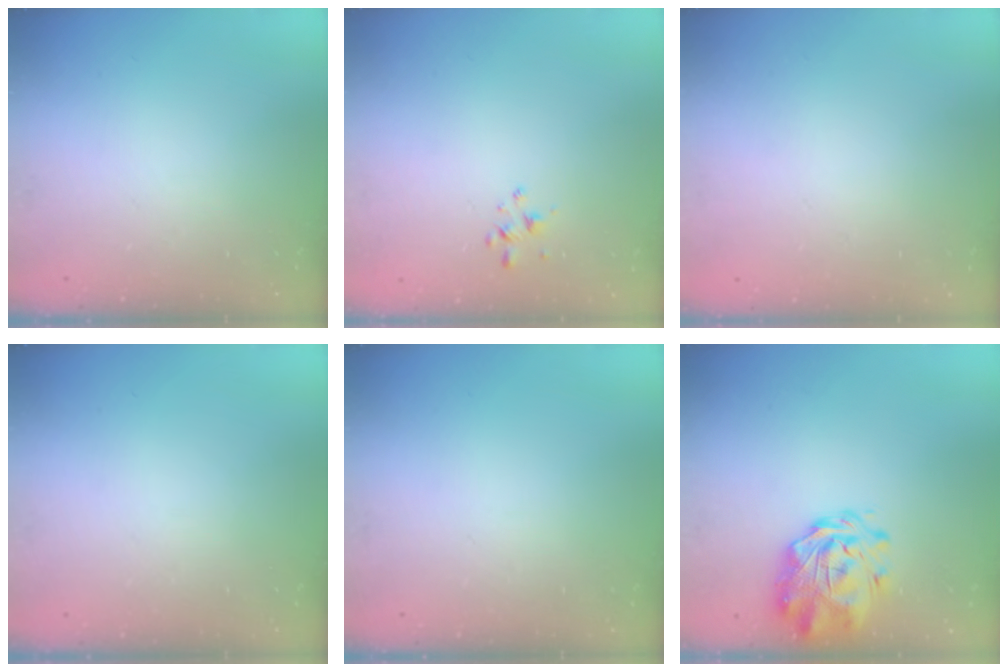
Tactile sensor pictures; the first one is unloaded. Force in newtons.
{"total": 2.1, "press": 2.0, "slide": 0.6}
{"total": 1.6, "press": 1.6, "slide": 0.2}
{"total": 0.0}
{"total": 0.0}
{"total": 2.9, "press": 2.6, "slide": 1.4}